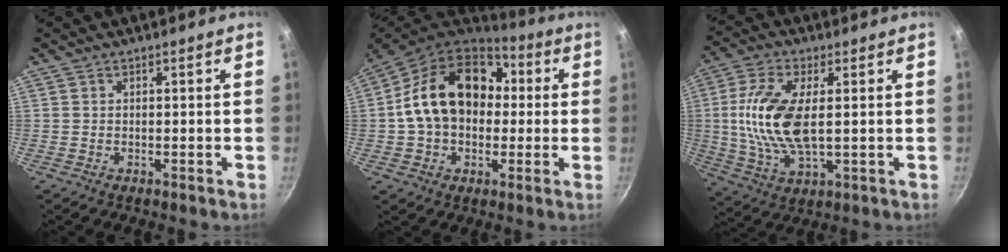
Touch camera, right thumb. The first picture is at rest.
{"total": 20.4, "force": [2.3, 15.0, 13.7], "torque": [-0.209, 0.041, 0.032]}
{"total": 14.2, "force": [1.2, 6.4, 12.6], "torque": [-0.258, -0.001, 0.021]}